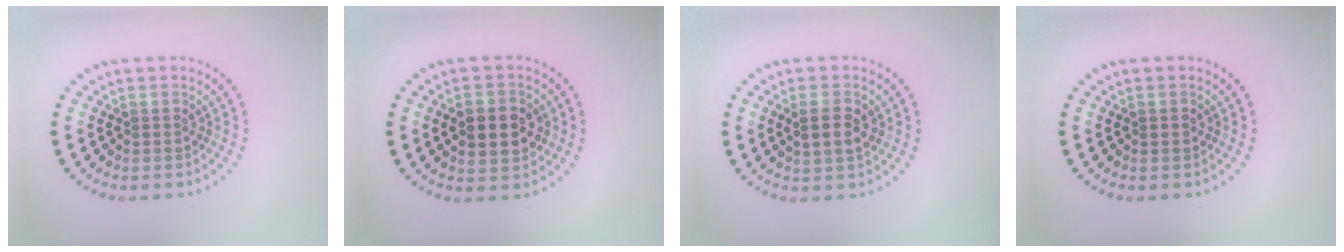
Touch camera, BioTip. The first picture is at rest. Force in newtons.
{"total": 4.6, "press": 4.6, "slide": 0.3}
{"total": 2.7, "press": 2.6, "slide": 0.6}
{"total": 0.9, "press": 0.9, "slide": 0.1}